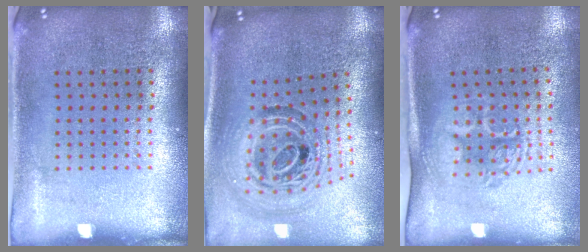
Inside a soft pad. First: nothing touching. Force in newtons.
{"total": 1.8, "press": 1.5, "slide": 1.0}
{"total": 1.7, "press": 1.4, "slide": 1.1}